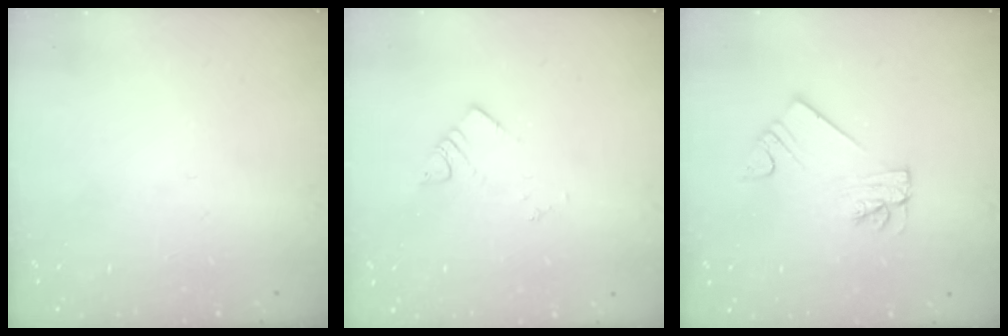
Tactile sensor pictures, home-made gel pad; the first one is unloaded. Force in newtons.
{"total": 3.7, "press": 3.7, "slide": 0.5}
{"total": 4.5, "press": 4.5, "slide": 0.3}